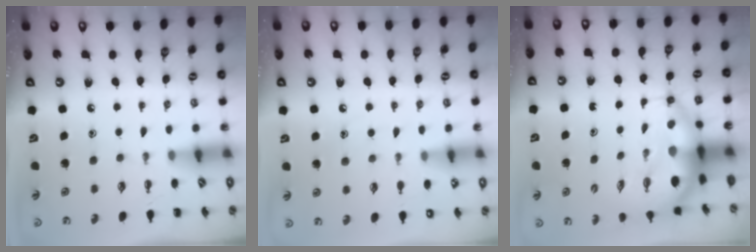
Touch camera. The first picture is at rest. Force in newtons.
{"total": 8.7, "press": 8.5, "slide": 1.7}
{"total": 7.4, "press": 7.2, "slide": 1.9}